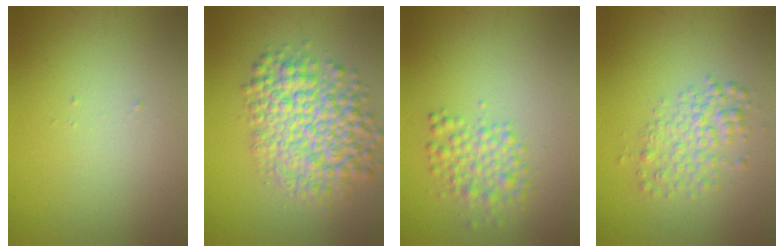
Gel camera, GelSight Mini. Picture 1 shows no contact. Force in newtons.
{"total": 8.0, "press": 8.0, "slide": 0.2}
{"total": 2.9, "press": 2.9, "slide": 0.0}
{"total": 3.2, "press": 3.2, "slide": 0.1}